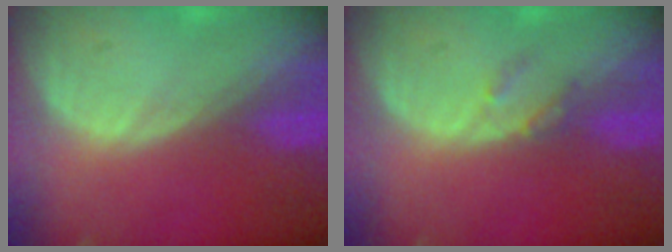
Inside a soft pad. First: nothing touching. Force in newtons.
{"total": 1.9, "press": 1.9, "slide": 0.1}